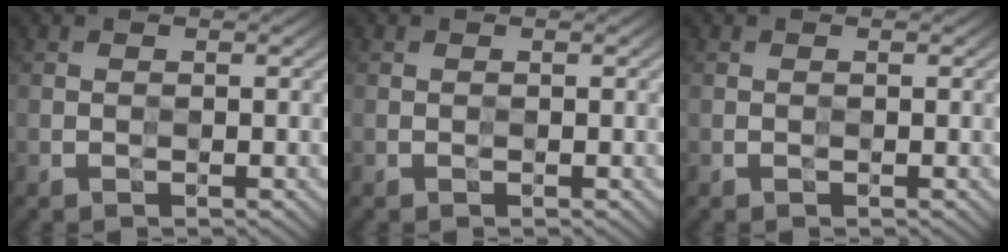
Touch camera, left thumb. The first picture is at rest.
{"total": 0.0}
{"total": 0.0}